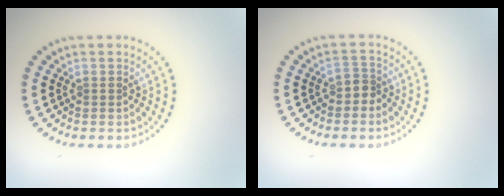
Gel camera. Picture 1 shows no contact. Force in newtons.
{"total": 1.4, "press": 1.1, "slide": 0.9}